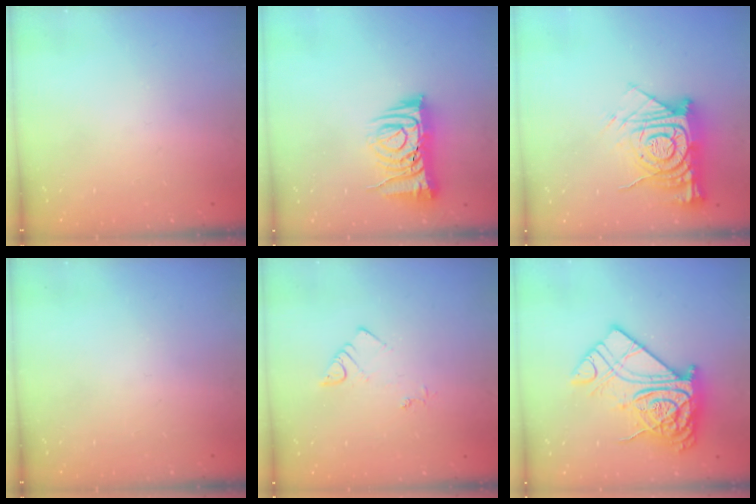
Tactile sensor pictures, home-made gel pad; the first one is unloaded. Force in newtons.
{"total": 10.1, "press": 10.0, "slide": 1.4}
{"total": 16.1, "press": 16.0, "slide": 1.6}
{"total": 0.0}
{"total": 3.1, "press": 3.0, "slide": 0.4}
{"total": 22.9, "press": 22.8, "slide": 2.0}